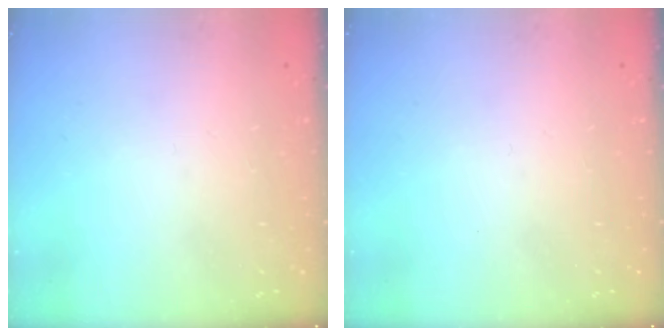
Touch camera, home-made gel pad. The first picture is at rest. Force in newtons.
{"total": 0.0}